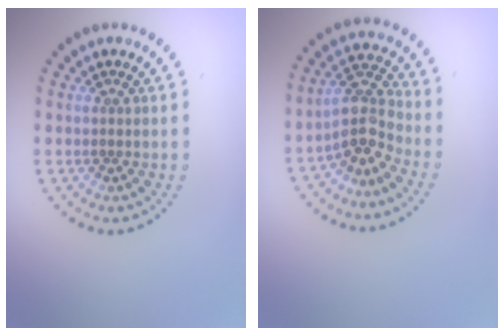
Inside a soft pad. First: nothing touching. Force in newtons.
{"total": 3.6, "press": 2.9, "slide": 2.1}